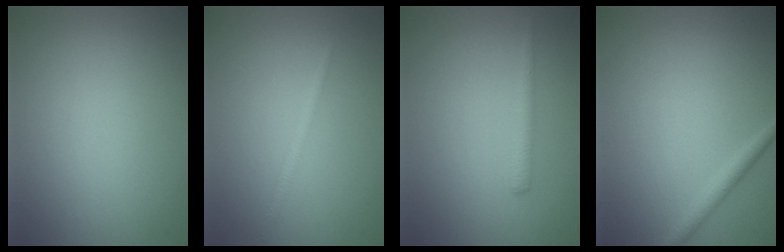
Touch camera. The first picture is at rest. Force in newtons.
{"total": 0.9, "press": 0.9, "slide": 0.1}
{"total": 1.3, "press": 1.3, "slide": 0.1}
{"total": 1.5, "press": 1.5, "slide": 0.1}